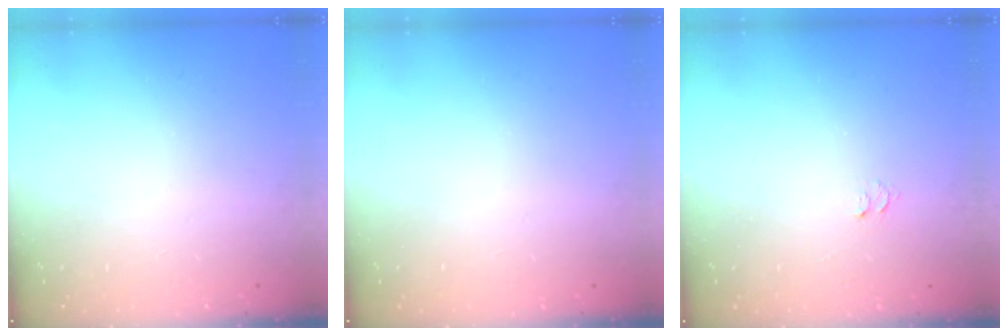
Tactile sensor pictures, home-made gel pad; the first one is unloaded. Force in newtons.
{"total": 0.0}
{"total": 3.6, "press": 3.6, "slide": 0.4}